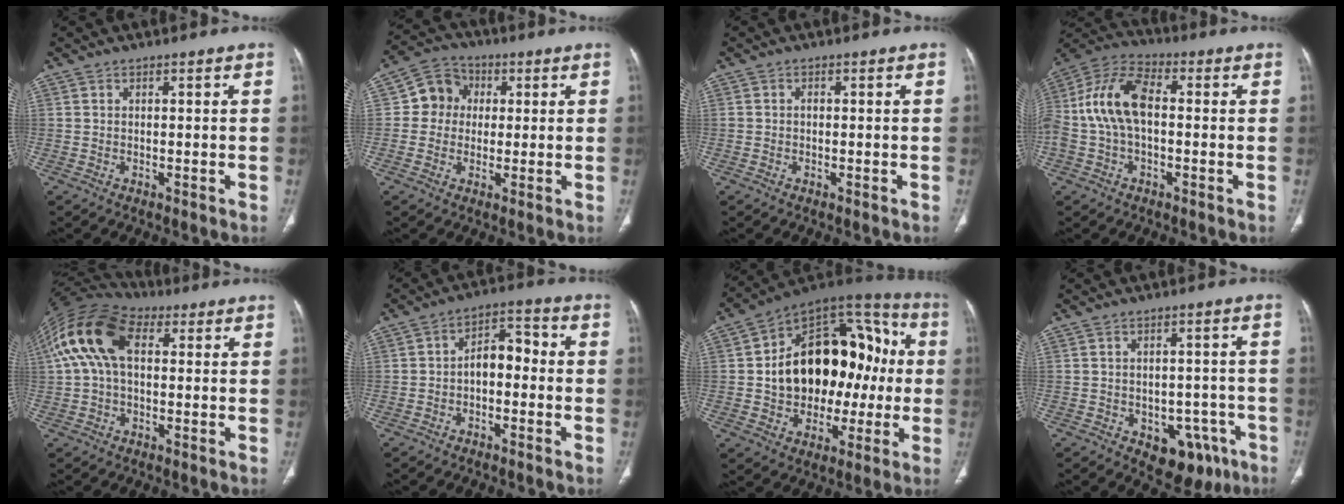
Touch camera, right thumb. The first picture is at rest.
{"total": 7.5, "force": [0.9, 7.0, 2.6], "torque": [-0.013, 0.013, 0.006]}
{"total": 0.6, "force": [-0.1, 0.5, 0.4], "torque": [-0.003, 0.003, -0.005]}
{"total": 14.1, "force": [0.1, 8.2, 11.5], "torque": [-0.237, 0.037, -0.005]}
{"total": 14.6, "force": [3.2, 8.7, 11.3], "torque": [-0.235, 0.045, 0.054]}
{"total": 6.9, "force": [-1.1, 4.2, 5.3], "torque": [-0.065, 0.039, -0.029]}
{"total": 26.1, "force": [0.5, 17.2, 19.6], "torque": [-0.265, 0.049, 0.019]}
{"total": 10.2, "force": [-4.9, 6.7, 6.0], "torque": [-0.034, 0.027, -0.054]}